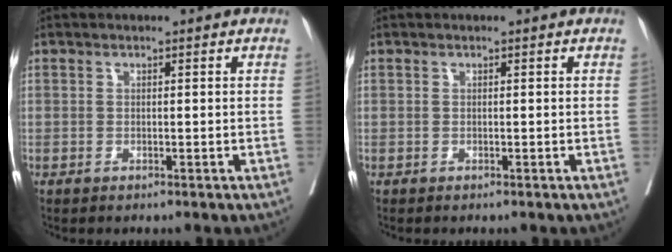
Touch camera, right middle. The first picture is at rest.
{"total": 0.5, "force": [0.4, -0.3, 0.1], "torque": [-0.001, 0.001, 0.006]}